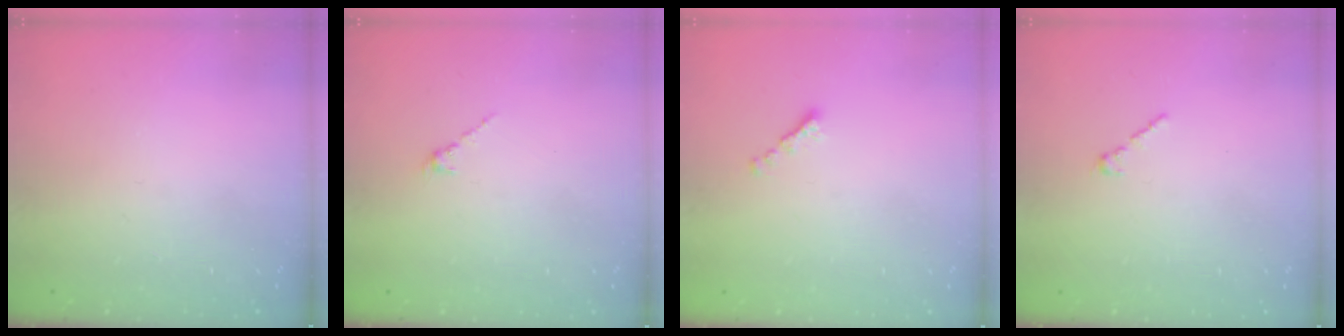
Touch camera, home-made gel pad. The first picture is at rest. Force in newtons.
{"total": 1.3, "press": 1.2, "slide": 0.5}
{"total": 0.0}
{"total": 1.7, "press": 1.7, "slide": 0.5}